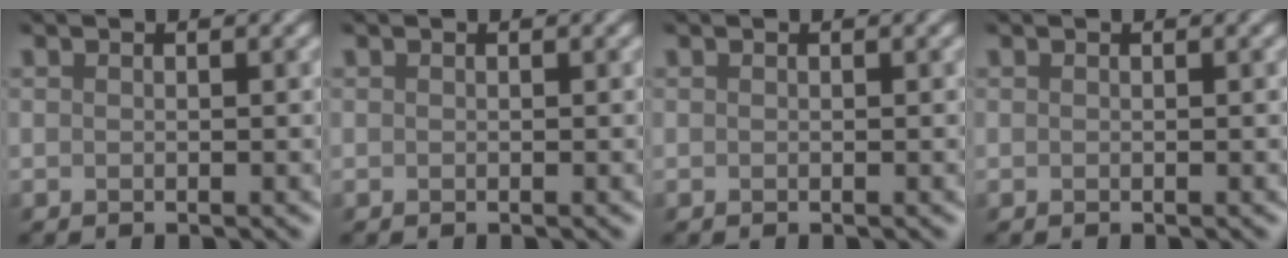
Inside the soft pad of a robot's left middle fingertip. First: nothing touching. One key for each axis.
{"total": 0.0}
{"total": 0.0}
{"total": 0.0}